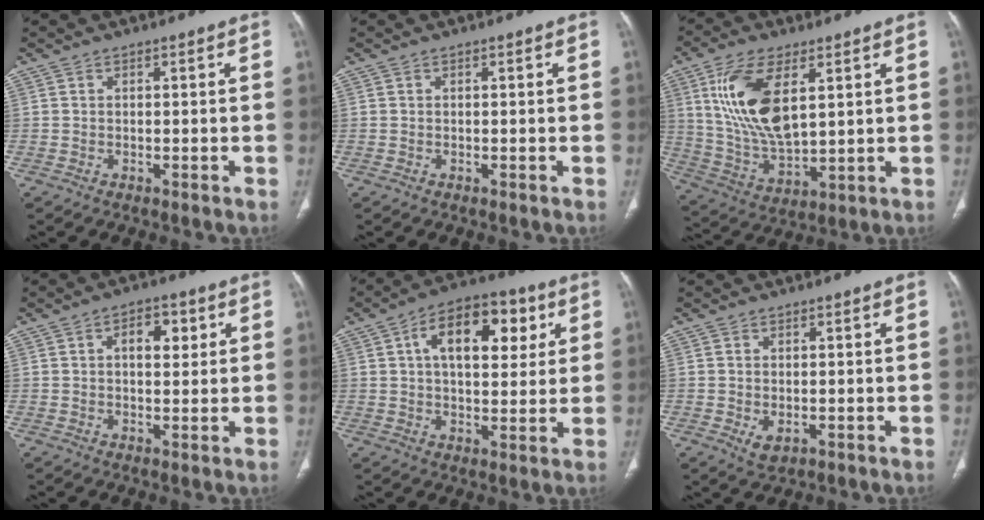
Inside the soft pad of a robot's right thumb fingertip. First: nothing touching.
{"total": 0.0}
{"total": 16.0, "force": [5.3, 7.4, 13.1], "torque": [-0.258, -0.024, 0.113]}
{"total": 5.8, "force": [1.8, 3.3, 4.5], "torque": [-0.047, 0.001, 0.024]}
{"total": 15.2, "force": [5.0, 8.3, 11.7], "torque": [-0.145, 0.006, 0.072]}
{"total": 2.6, "force": [-0.5, 1.7, 2.0], "torque": [-0.034, -0.005, 0.001]}